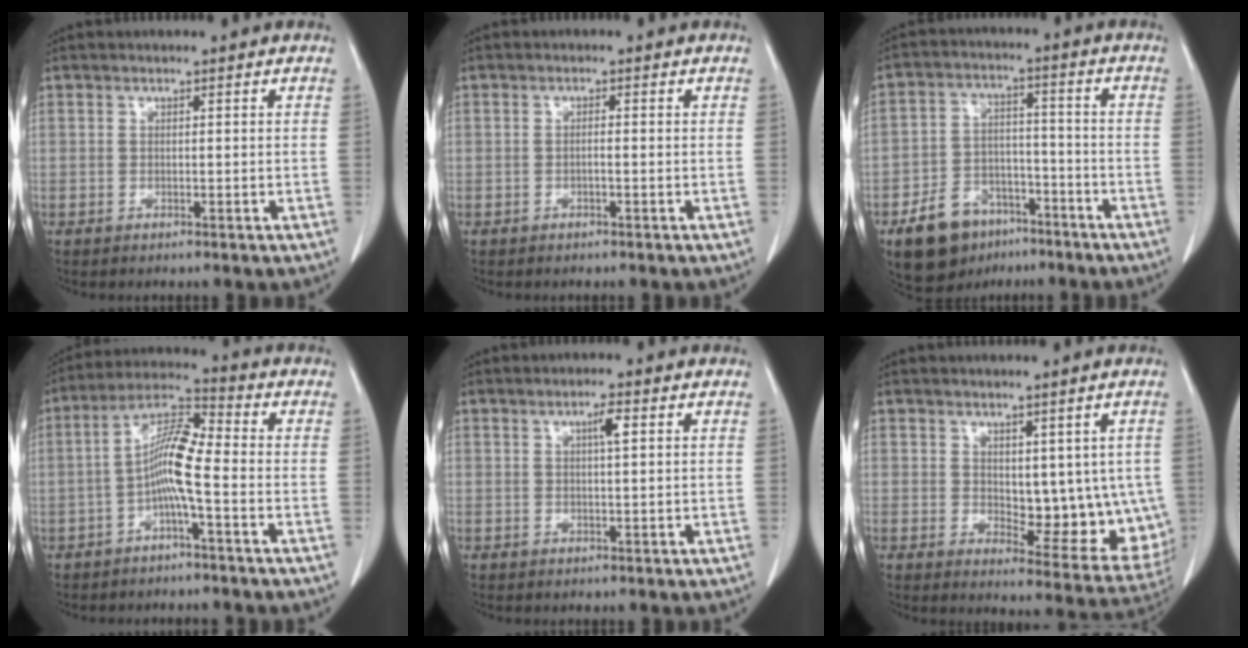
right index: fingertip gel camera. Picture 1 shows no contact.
{"total": 0.9, "force": [-0.2, 0.1, 0.8], "torque": [-0.014, 0.002, -0.004]}
{"total": 10.8, "force": [-6.9, 6.8, 4.8], "torque": [-0.094, 0.012, -0.111]}
{"total": 8.0, "force": [-1.9, 0.8, 7.7], "torque": [-0.151, 0.019, -0.043]}
{"total": 2.2, "force": [0.8, 0.1, 2.1], "torque": [-0.037, 0.001, 0.013]}
{"total": 11.2, "force": [1.0, 5.5, 9.7], "torque": [-0.107, -0.009, 0.027]}